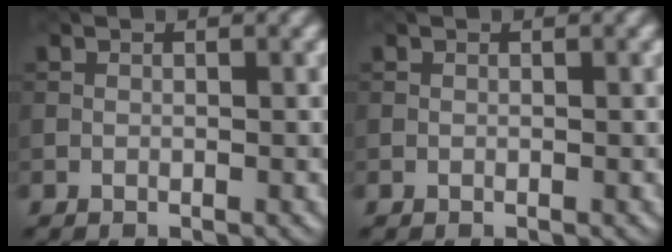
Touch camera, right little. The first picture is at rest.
{"total": 0.0}